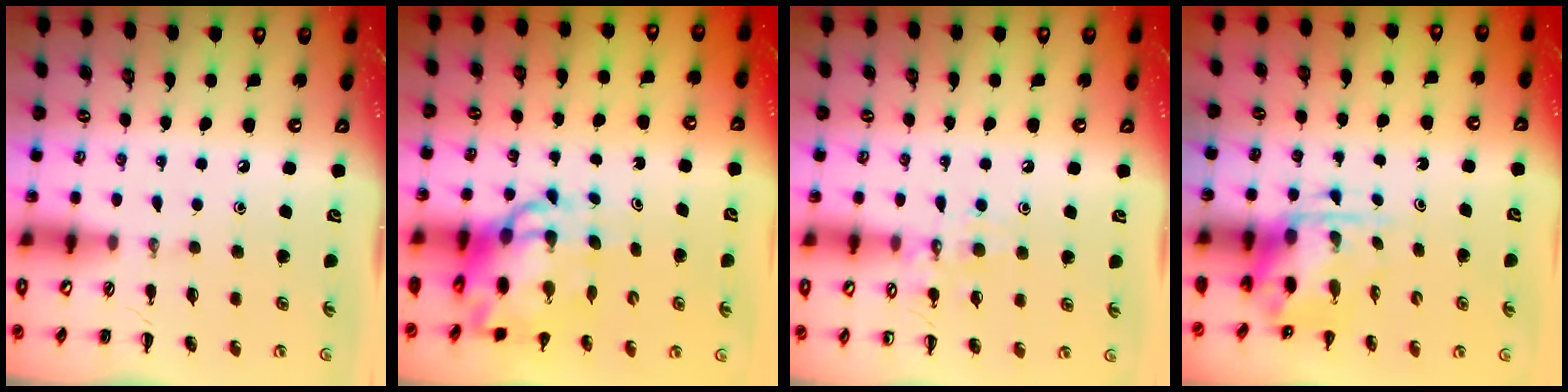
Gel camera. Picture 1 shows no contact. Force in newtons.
{"total": 10.3, "press": 10.0, "slide": 2.5}
{"total": 8.6, "press": 8.5, "slide": 1.1}
{"total": 3.9, "press": 3.8, "slide": 0.6}